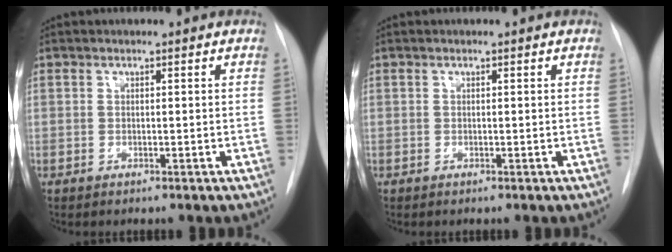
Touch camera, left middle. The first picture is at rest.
{"total": 0.0}